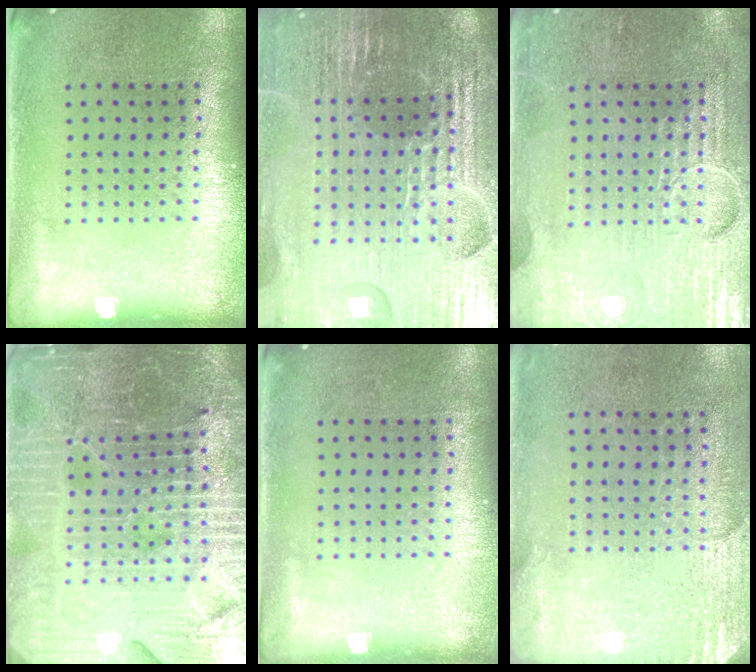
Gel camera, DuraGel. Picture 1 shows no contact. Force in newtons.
{"total": 6.4, "press": 5.6, "slide": 3.0}
{"total": 4.0, "press": 4.0, "slide": 0.3}
{"total": 6.1, "press": 5.5, "slide": 2.5}
{"total": 0.0}
{"total": 2.7, "press": 2.4, "slide": 1.3}